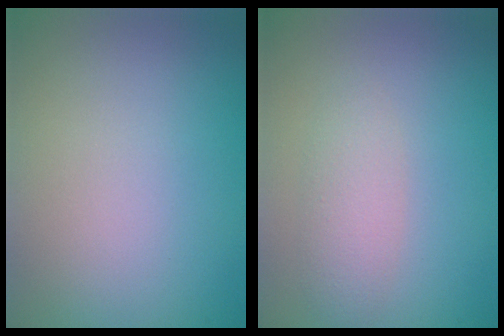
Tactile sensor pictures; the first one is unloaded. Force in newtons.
{"total": 2.1, "press": 2.1, "slide": 0.1}